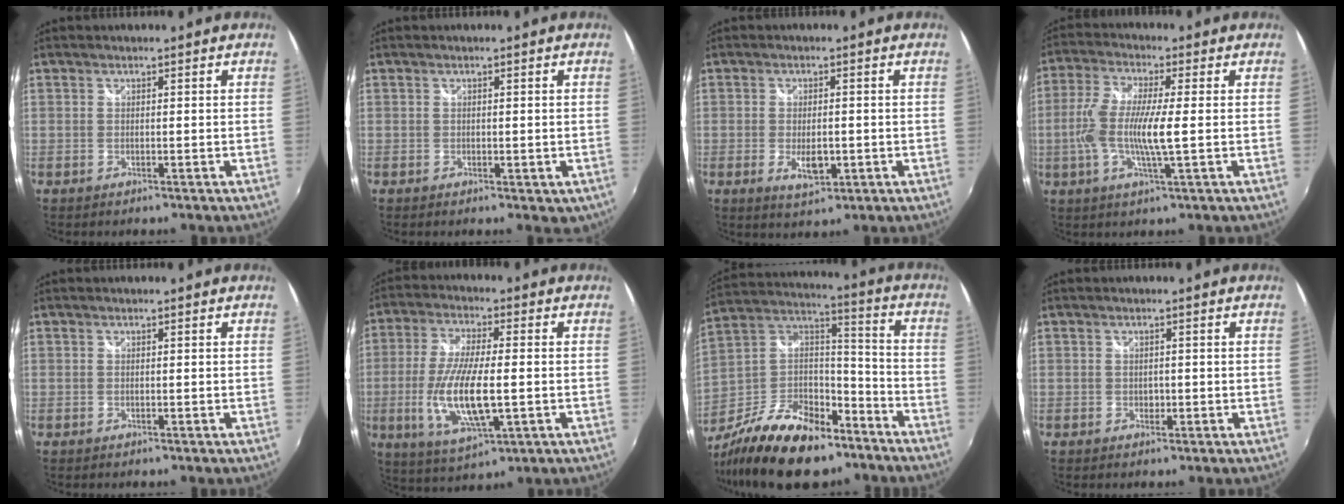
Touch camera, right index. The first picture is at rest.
{"total": 1.5, "force": [-0.2, 1.1, 1.1], "torque": [-0.014, -0.004, -0.001]}
{"total": 5.0, "force": [-1.3, 2.5, 4.1], "torque": [-0.076, -0.011, -0.018]}
{"total": 10.0, "force": [-1.2, 1.3, 9.8], "torque": [-0.199, -0.006, -0.027]}
{"total": 0.0}
{"total": 14.4, "force": [-2.6, 4.1, 13.5], "torque": [-0.272, -0.018, -0.044]}
{"total": 25.2, "force": [-16.9, 11.7, 14.5], "torque": [-0.295, 0.008, -0.278]}
{"total": 1.1, "force": [-0.2, 1.0, 0.4], "torque": [-0.002, -0.001, -0.002]}